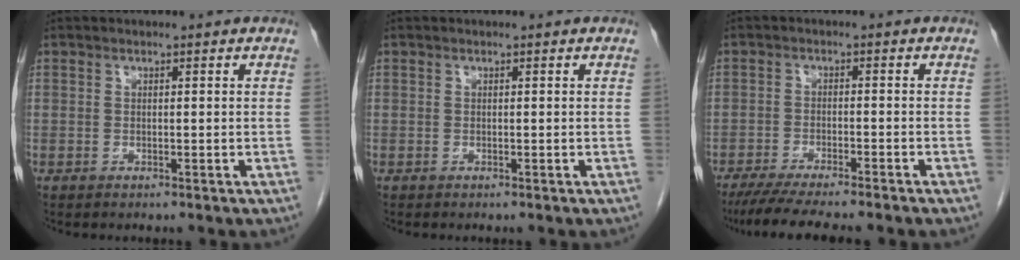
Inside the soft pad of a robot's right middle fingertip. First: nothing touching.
{"total": 0.0}
{"total": 9.9, "force": [-8.4, 0.3, 5.3], "torque": [-0.072, -0.022, -0.129]}